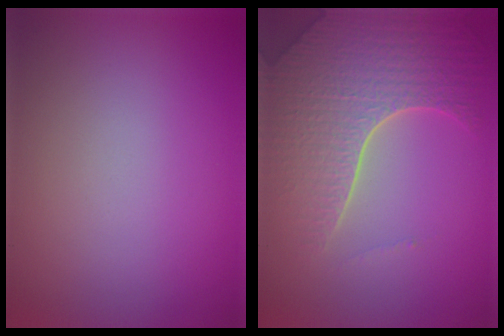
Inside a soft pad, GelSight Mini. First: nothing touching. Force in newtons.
{"total": 7.6, "press": 5.6, "slide": 5.1}